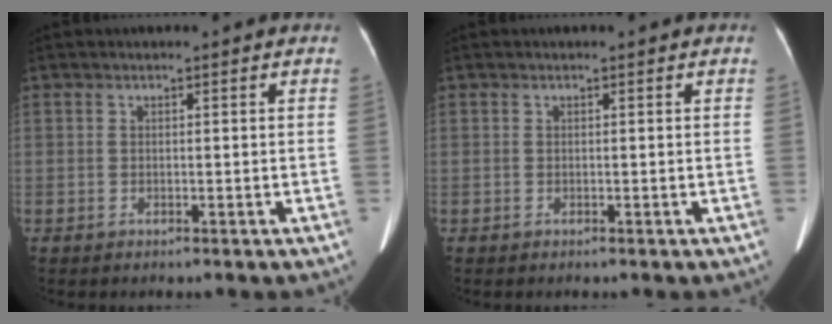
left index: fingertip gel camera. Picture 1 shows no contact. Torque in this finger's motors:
{"motor_torque": [0.01, 0.01, 0.00, 0.00]}